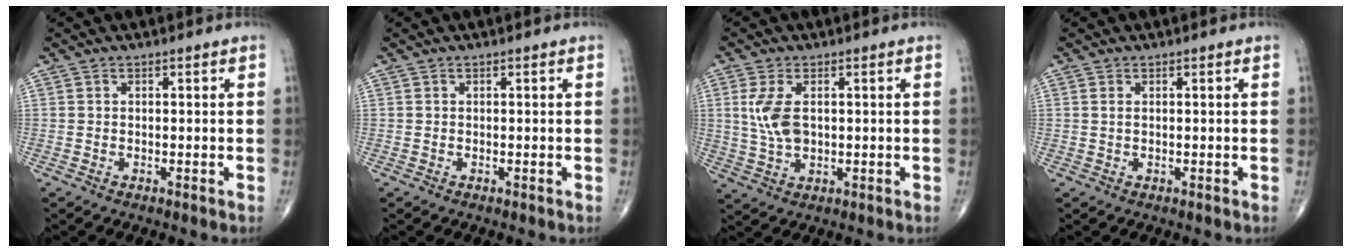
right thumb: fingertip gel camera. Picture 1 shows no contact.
{"total": 0.0}
{"total": 6.6, "force": [1.2, 3.7, 5.4], "torque": [-0.115, -0.003, 0.026]}
{"total": 0.7, "force": [0.2, 0.3, 0.6], "torque": [-0.013, 0.006, 0.006]}